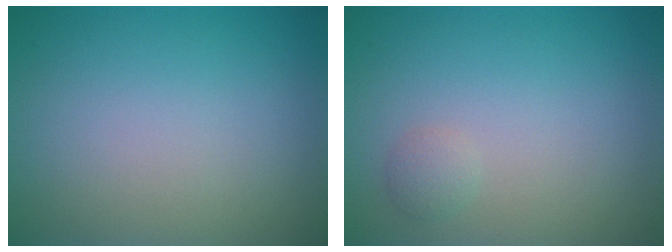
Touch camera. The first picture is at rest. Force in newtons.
{"total": 1.0, "press": 1.0, "slide": 0.1}